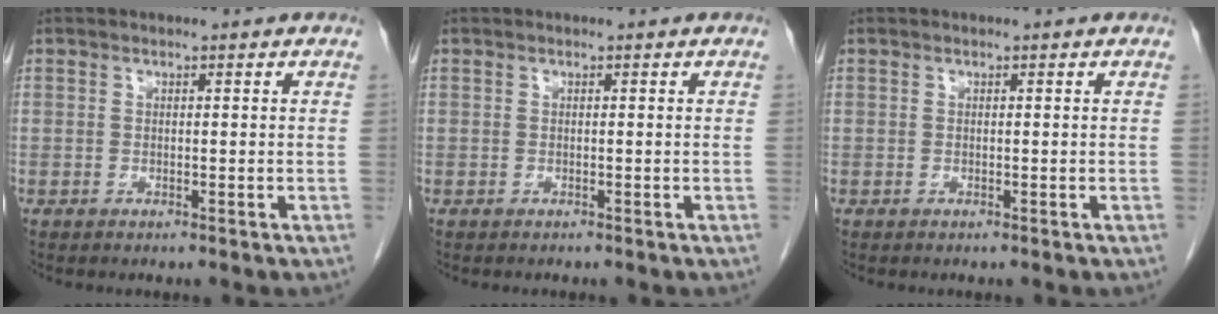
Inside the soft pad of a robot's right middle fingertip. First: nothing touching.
{"total": 0.0}
{"total": 0.0}